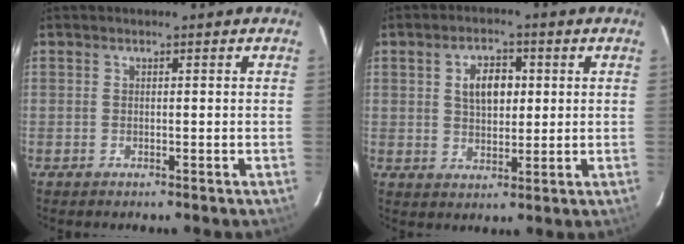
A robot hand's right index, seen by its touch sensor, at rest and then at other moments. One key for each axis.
{"total": 6.4, "fx": 1.5, "fy": 3.9, "fz": 4.9, "tx": -0.081, "ty": 0.013, "tz": 0.030}